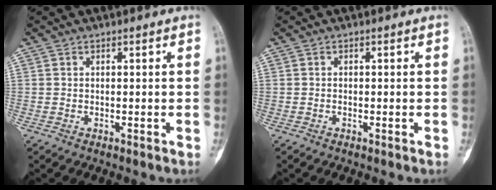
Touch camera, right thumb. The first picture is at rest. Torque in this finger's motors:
{"motor_torque": [-0.45, 0.43, 0.14, 0.14, -0.10]}